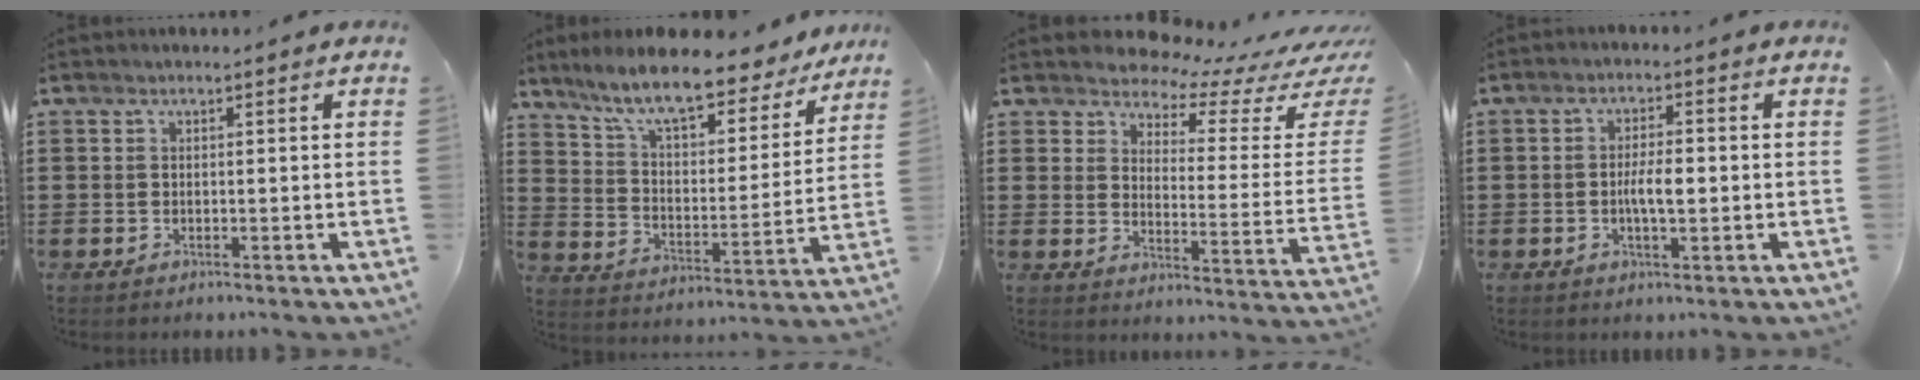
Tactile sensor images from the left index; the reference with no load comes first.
{"total": 10.1, "force": [8.5, 1.1, 5.2], "torque": [-0.125, -0.048, 0.142]}
{"total": 5.5, "force": [5.1, 1.3, 1.5], "torque": [-0.052, -0.038, 0.086]}
{"total": 4.2, "force": [-0.4, 1.3, 4.0], "torque": [-0.078, 0.002, -0.010]}